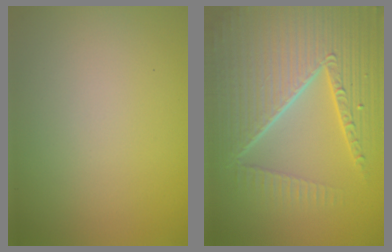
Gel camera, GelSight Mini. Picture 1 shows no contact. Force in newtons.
{"total": 10.5, "press": 6.7, "slide": 8.1}